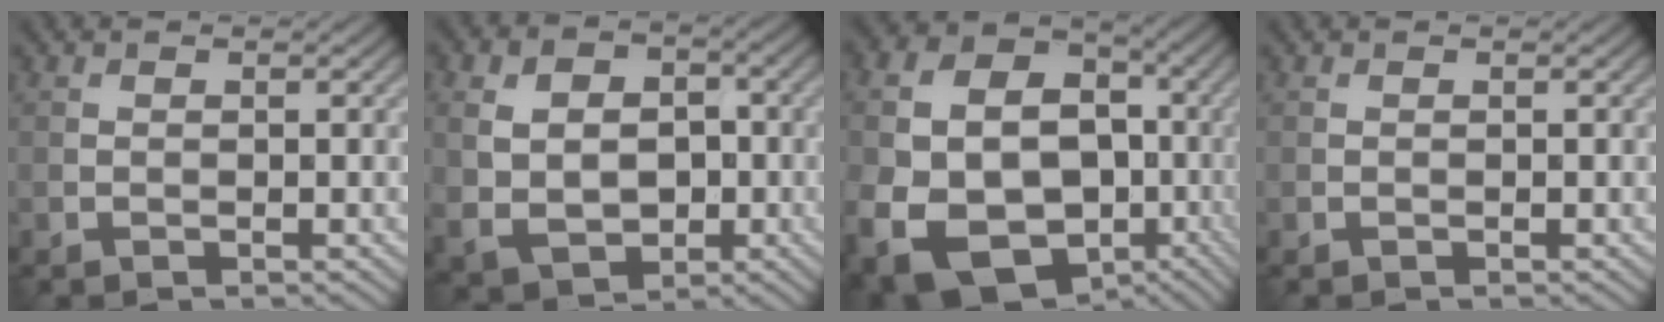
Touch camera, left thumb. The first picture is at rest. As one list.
[{"total": 8.8, "force": [-0.3, 6.8, 5.6], "torque": [-0.124, -0.006, -0.002]}, {"total": 18.9, "force": [-4.3, 15.0, 10.7], "torque": [-0.236, -0.053, -0.053]}, {"total": 0.0}]